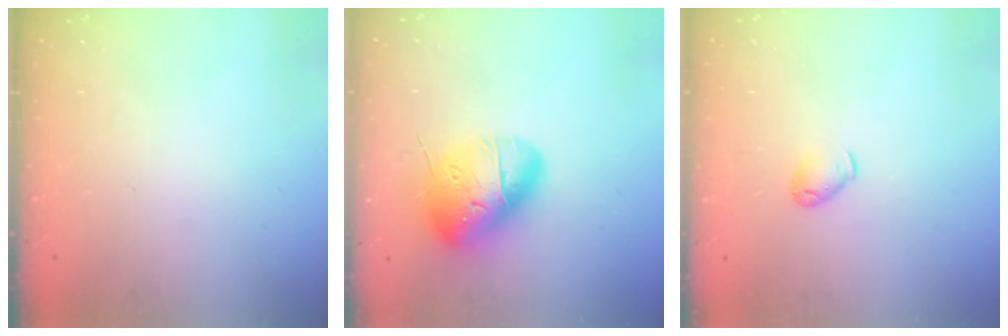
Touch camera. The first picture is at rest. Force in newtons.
{"total": 19.5, "press": 19.1, "slide": 3.7}
{"total": 4.1, "press": 4.0, "slide": 0.6}